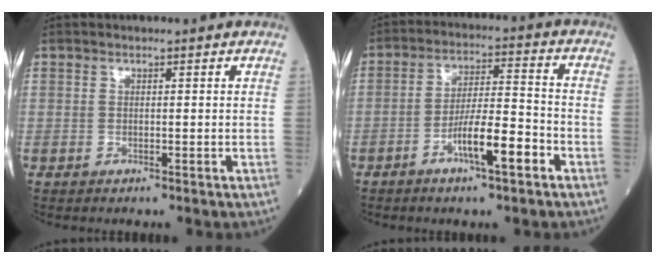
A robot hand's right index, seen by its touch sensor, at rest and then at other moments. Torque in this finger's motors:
{"motor_torque": [0.19, -0.13, 0.19, 0.11]}